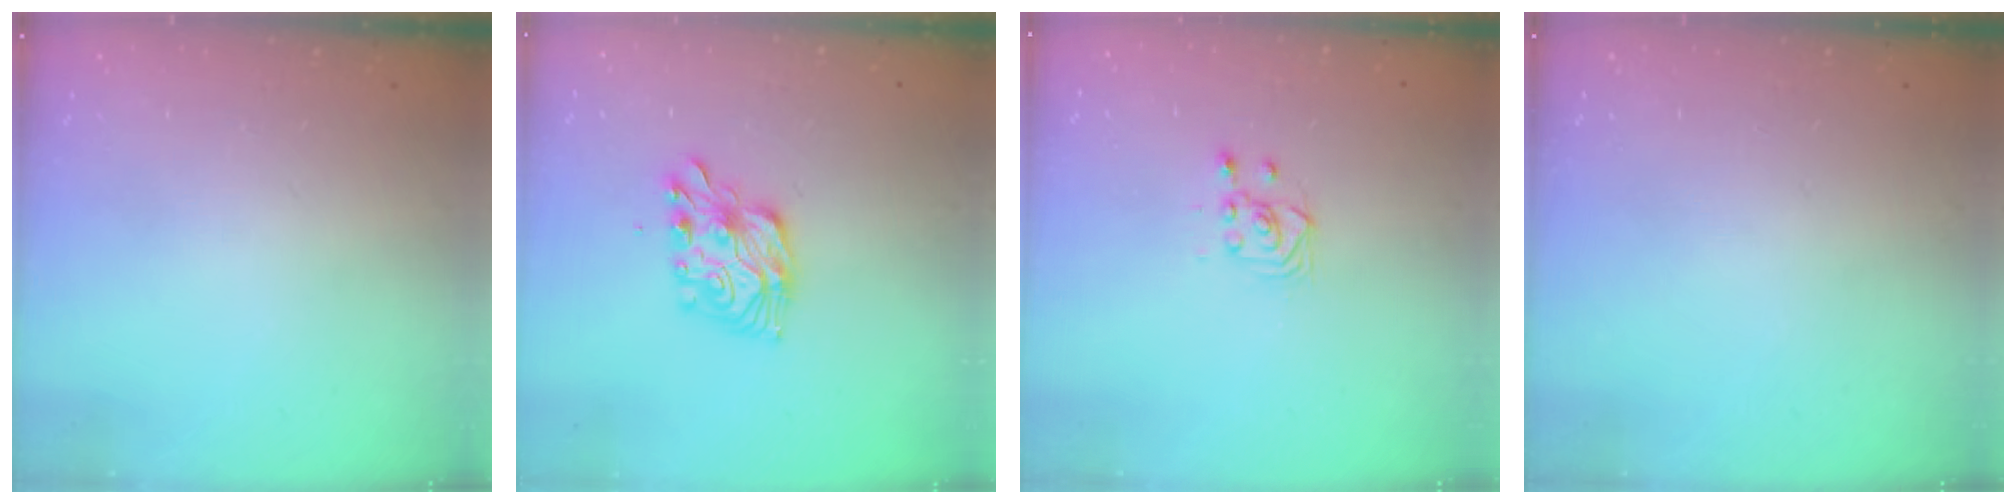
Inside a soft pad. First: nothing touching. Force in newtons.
{"total": 11.8, "press": 11.8, "slide": 0.4}
{"total": 3.2, "press": 3.1, "slide": 0.7}
{"total": 0.0}